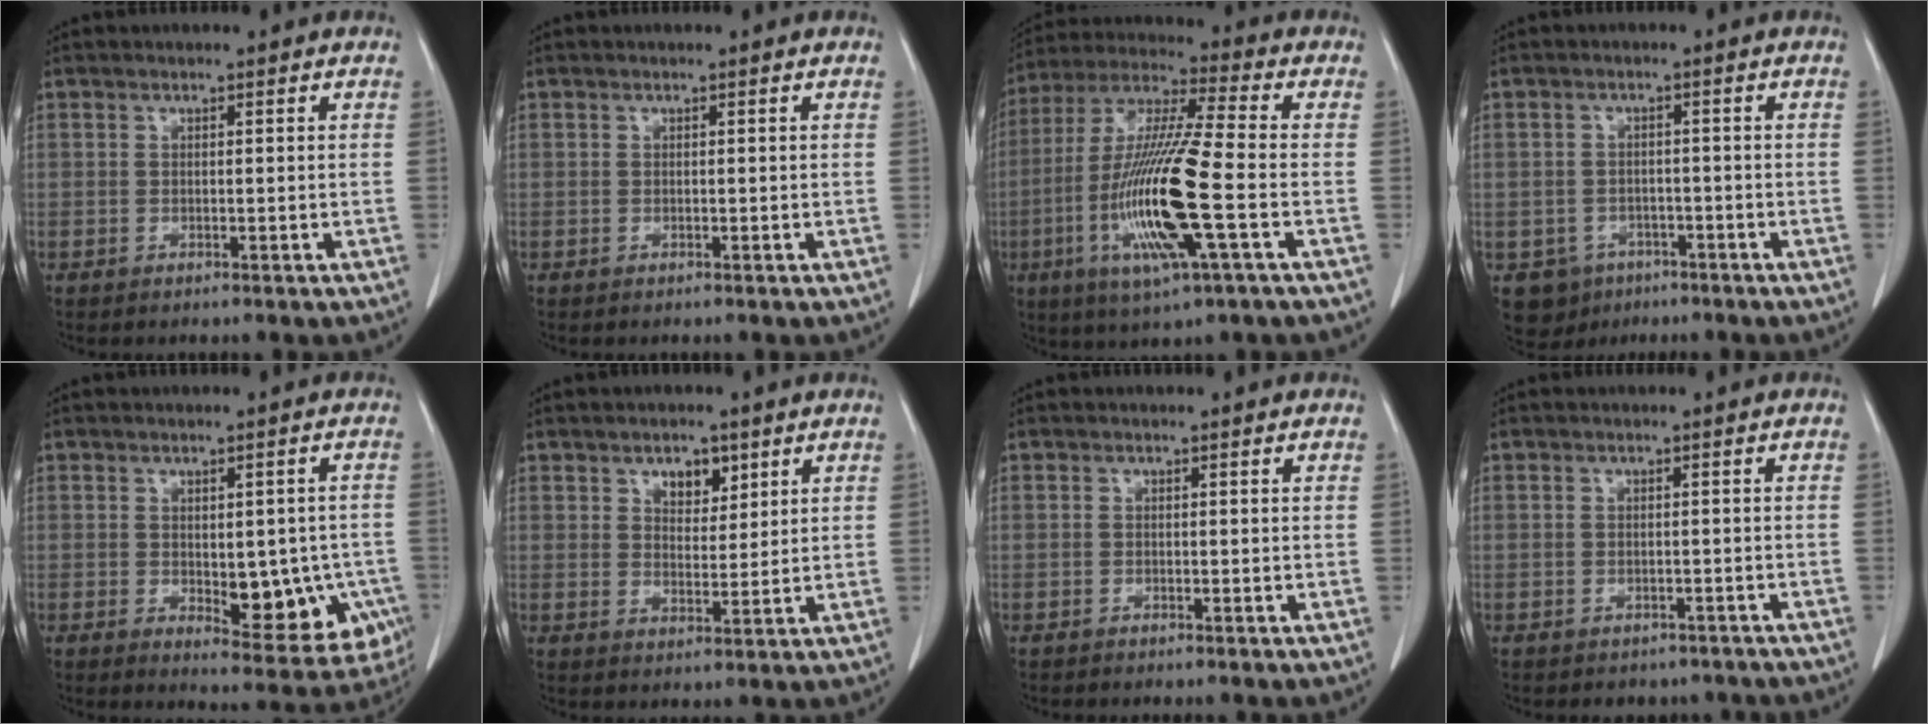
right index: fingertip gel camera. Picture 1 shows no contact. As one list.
[{"total": 0.0}, {"total": 17.6, "force": [-4.6, 1.0, 17.0], "torque": [-0.355, -0.017, -0.088]}, {"total": 5.4, "force": [-2.9, 4.5, 0.7], "torque": [-0.010, 0.009, -0.038]}, {"total": 11.3, "force": [-2.6, 5.2, 9.7], "torque": [-0.105, 0.001, -0.018]}, {"total": 4.4, "force": [2.5, 2.5, 2.7], "torque": [-0.037, 0.000, 0.042]}, {"total": 0.0}, {"total": 4.5, "force": [-3.8, 2.4, 0.4], "torque": [-0.005, 0.009, -0.041]}]